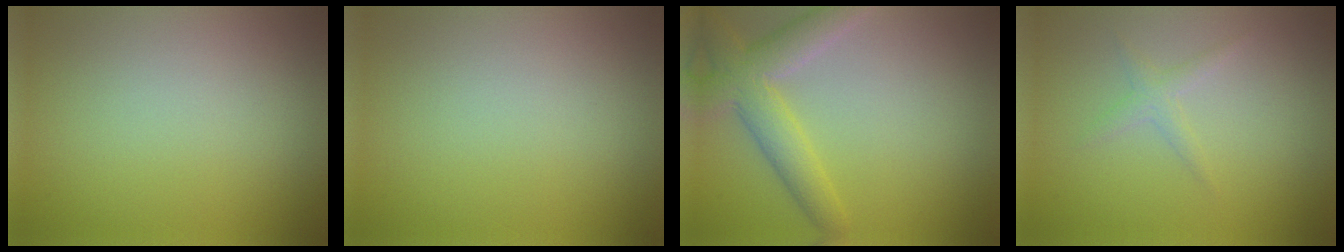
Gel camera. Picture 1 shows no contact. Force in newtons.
{"total": 0.0}
{"total": 4.9, "press": 4.9, "slide": 0.5}
{"total": 1.3, "press": 1.3, "slide": 0.0}